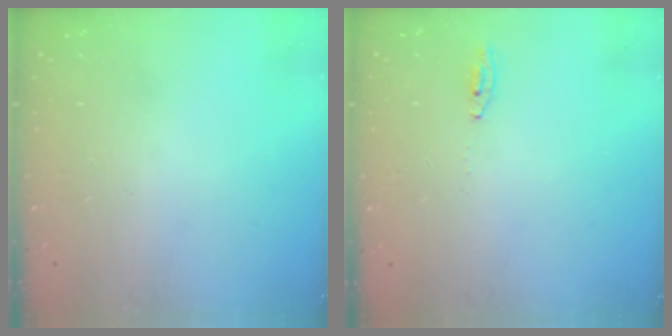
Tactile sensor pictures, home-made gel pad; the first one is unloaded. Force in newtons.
{"total": 2.9, "press": 2.8, "slide": 0.2}